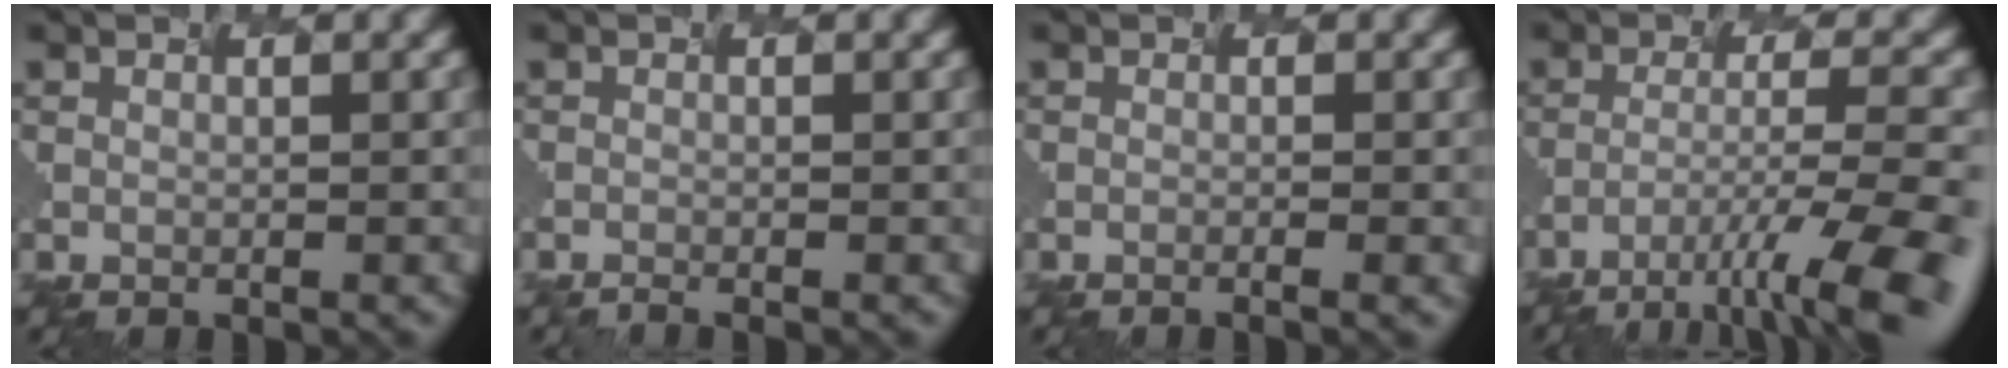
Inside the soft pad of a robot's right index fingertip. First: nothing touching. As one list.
[{"total": 1.3, "force": [-1.2, -0.2, 0.4], "torque": [0.002, -0.001, -0.003]}, {"total": 1.5, "force": [-0.8, 0.1, 1.2], "torque": [-0.015, -0.003, -0.004]}, {"total": 9.4, "force": [-7.0, 0.4, 6.2], "torque": [-0.126, -0.004, -0.086]}]